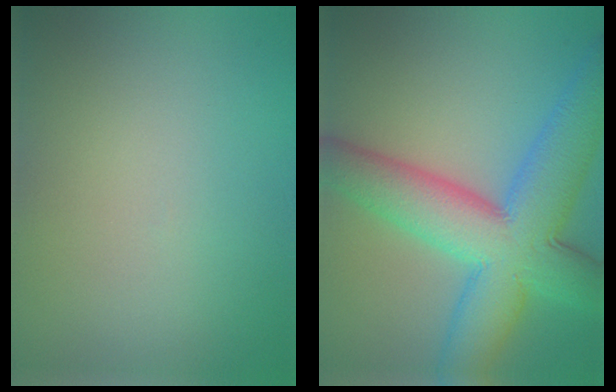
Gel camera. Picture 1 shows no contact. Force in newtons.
{"total": 10.8, "press": 10.8, "slide": 0.3}